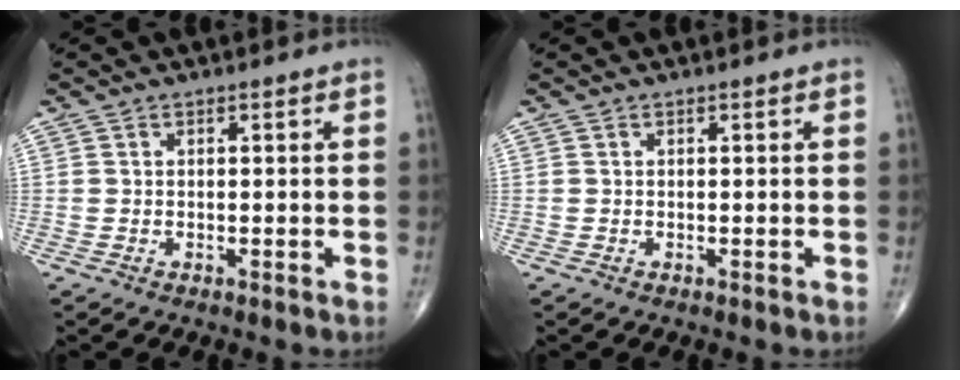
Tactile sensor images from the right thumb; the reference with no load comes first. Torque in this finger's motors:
{"motor_torque": [0.00, 0.00, 0.00, 0.00, 0.00]}